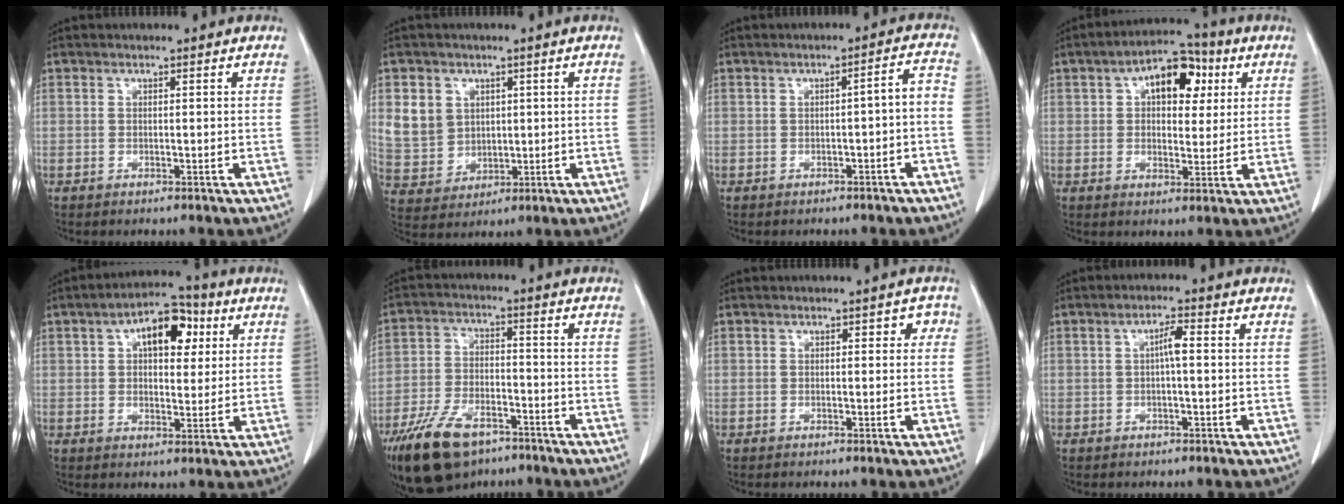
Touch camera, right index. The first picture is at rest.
{"total": 7.6, "force": [2.3, 6.8, 2.5], "torque": [-0.058, 0.016, 0.059]}
{"total": 3.8, "force": [-1.6, 0.8, 3.3], "torque": [-0.041, 0.018, -0.022]}
{"total": 10.1, "force": [3.4, 5.3, 7.8], "torque": [-0.115, 0.033, 0.049]}
{"total": 9.7, "force": [3.3, 4.8, 7.7], "torque": [-0.116, 0.031, 0.047]}
{"total": 13.2, "force": [-9.0, 6.0, 7.7], "torque": [-0.151, -0.011, -0.159]}
{"total": 2.5, "force": [0.3, 1.5, 1.9], "torque": [-0.011, 0.017, -0.004]}
{"total": 2.8, "force": [0.0, 0.4, 2.8], "torque": [-0.050, 0.008, -0.001]}